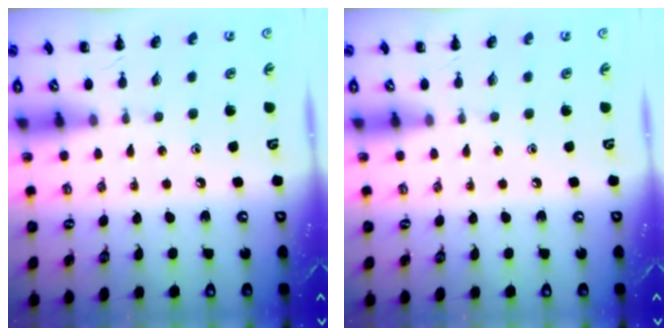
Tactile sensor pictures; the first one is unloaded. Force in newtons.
{"total": 0.0}